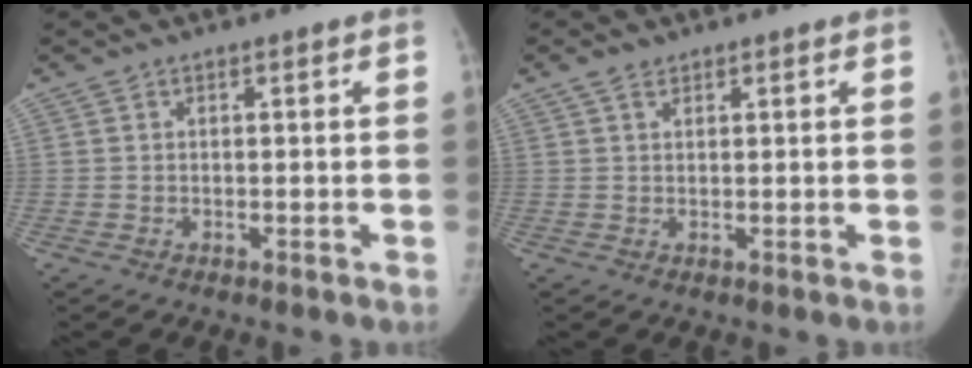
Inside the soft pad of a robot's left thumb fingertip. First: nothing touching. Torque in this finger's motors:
{"motor_torque": [0.20, 0.22, -0.32, -0.08, 0.06]}